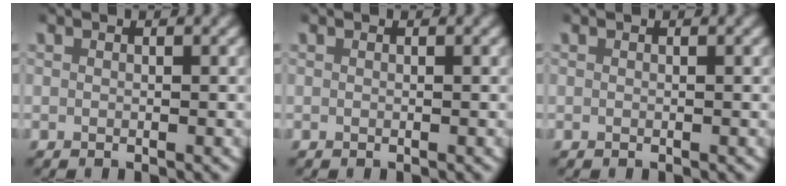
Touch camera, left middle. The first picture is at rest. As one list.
[{"total": 0.0}, {"total": 0.0}]